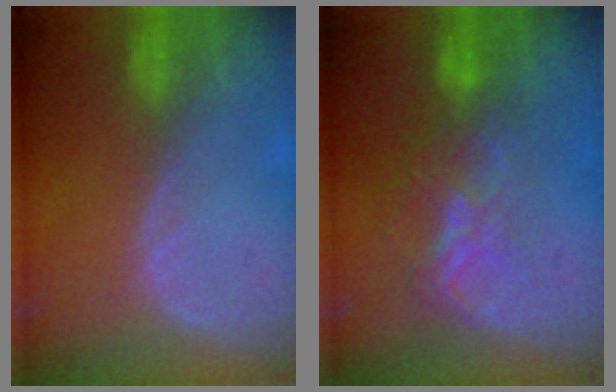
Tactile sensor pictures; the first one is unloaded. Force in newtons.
{"total": 6.7, "press": 5.9, "slide": 3.2}